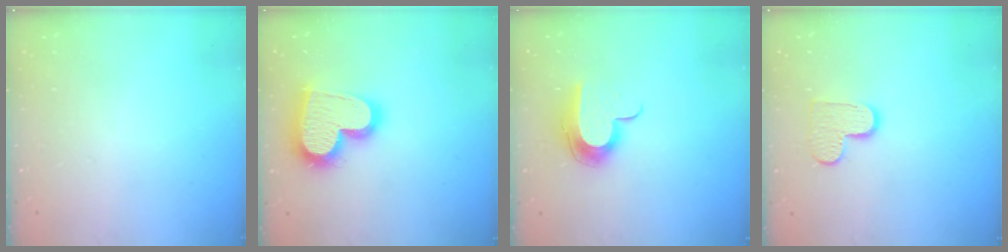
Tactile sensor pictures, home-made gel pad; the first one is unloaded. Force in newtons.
{"total": 20.6, "press": 20.5, "slide": 1.4}
{"total": 11.6, "press": 11.6, "slide": 0.8}
{"total": 9.2, "press": 9.1, "slide": 0.6}